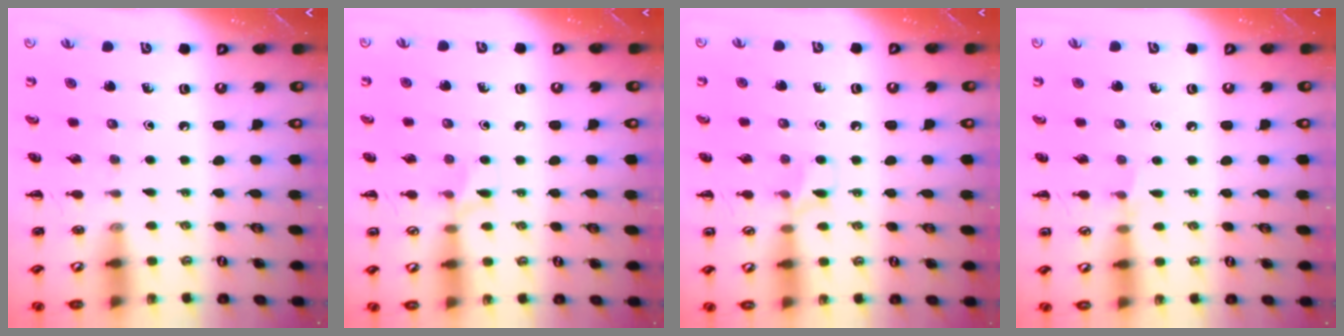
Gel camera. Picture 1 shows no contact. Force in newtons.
{"total": 5.4, "press": 5.0, "slide": 2.0}
{"total": 6.4, "press": 6.2, "slide": 1.9}
{"total": 4.6, "press": 4.3, "slide": 1.6}